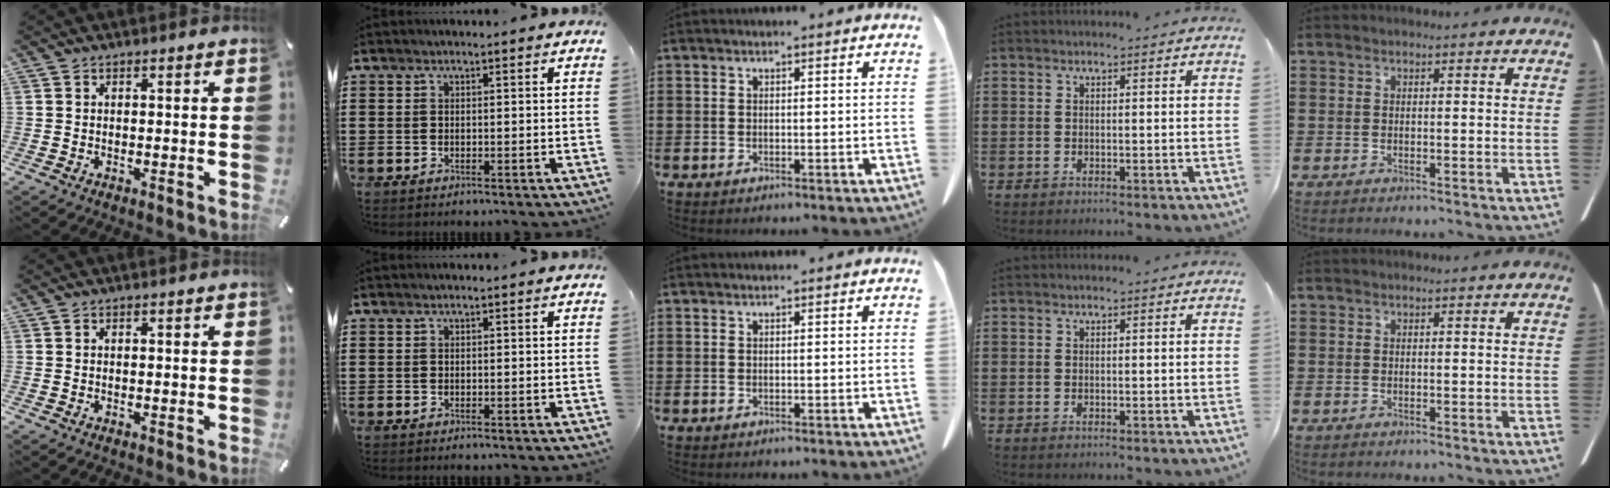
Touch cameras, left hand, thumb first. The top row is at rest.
{}